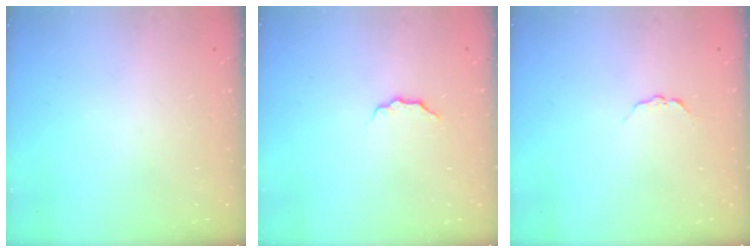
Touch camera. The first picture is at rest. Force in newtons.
{"total": 3.4, "press": 3.4, "slide": 0.5}
{"total": 3.1, "press": 3.1, "slide": 0.3}